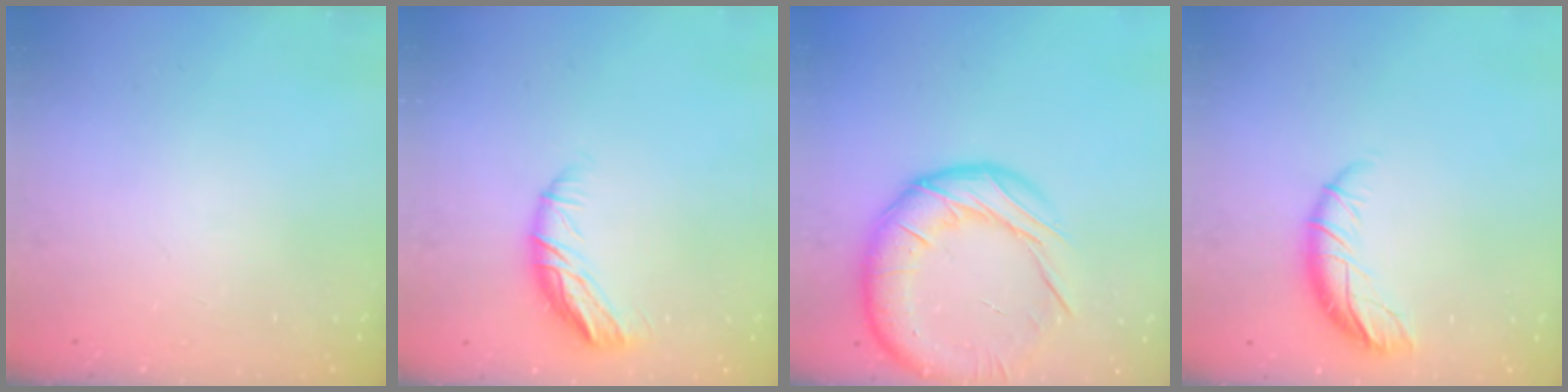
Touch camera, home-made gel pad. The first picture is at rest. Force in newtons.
{"total": 10.3, "press": 10.2, "slide": 1.7}
{"total": 22.5, "press": 22.3, "slide": 3.0}
{"total": 9.1, "press": 9.1, "slide": 0.9}